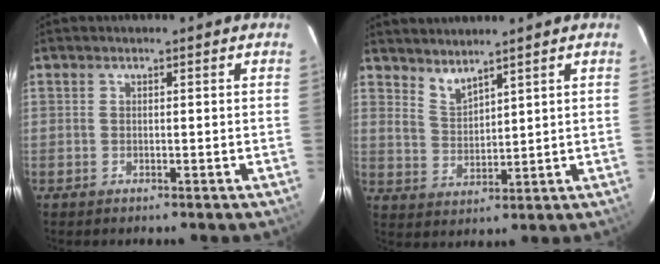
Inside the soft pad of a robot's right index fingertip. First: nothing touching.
{"total": 4.4, "force": [3.9, 1.1, 1.7], "torque": [-0.029, -0.005, 0.079]}